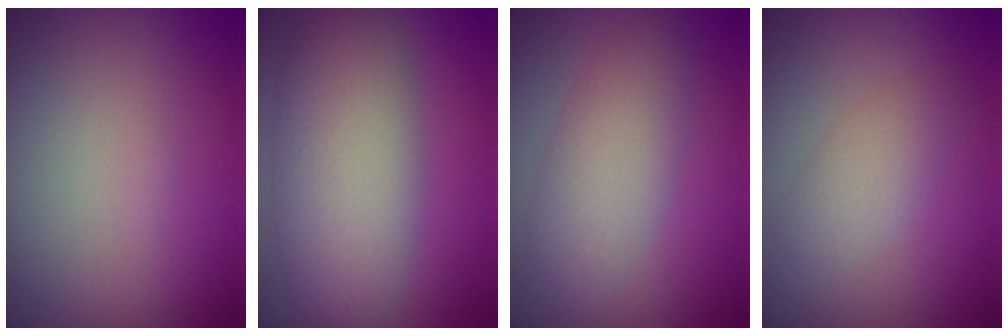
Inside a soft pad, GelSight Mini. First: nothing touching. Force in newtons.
{"total": 7.3, "press": 7.3, "slide": 0.2}
{"total": 4.3, "press": 4.3, "slide": 0.2}
{"total": 2.1, "press": 2.1, "slide": 0.0}